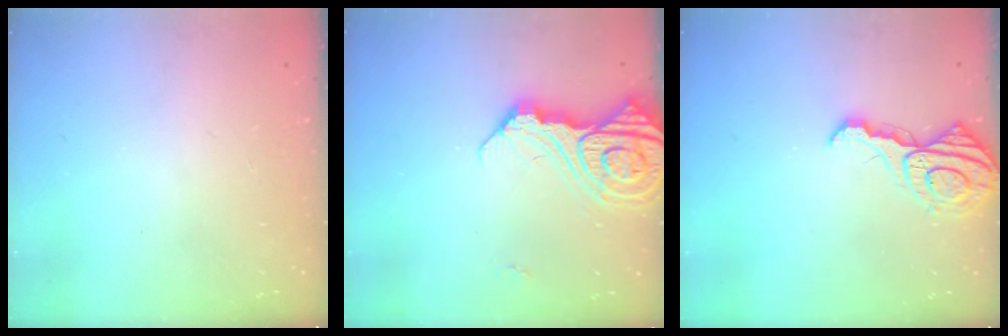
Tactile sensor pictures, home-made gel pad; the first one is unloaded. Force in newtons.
{"total": 15.5, "press": 15.4, "slide": 1.7}
{"total": 12.3, "press": 12.3, "slide": 0.8}